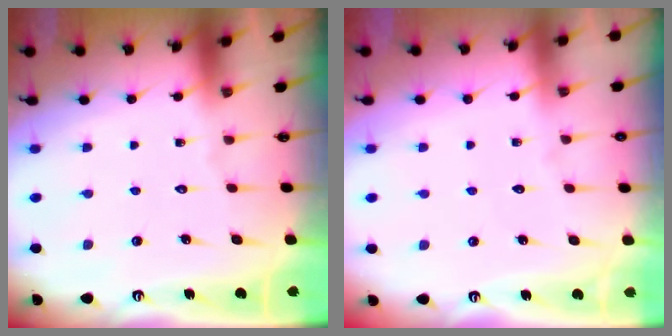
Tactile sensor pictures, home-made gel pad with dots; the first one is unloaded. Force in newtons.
{"total": 2.0, "press": 2.0, "slide": 0.3}